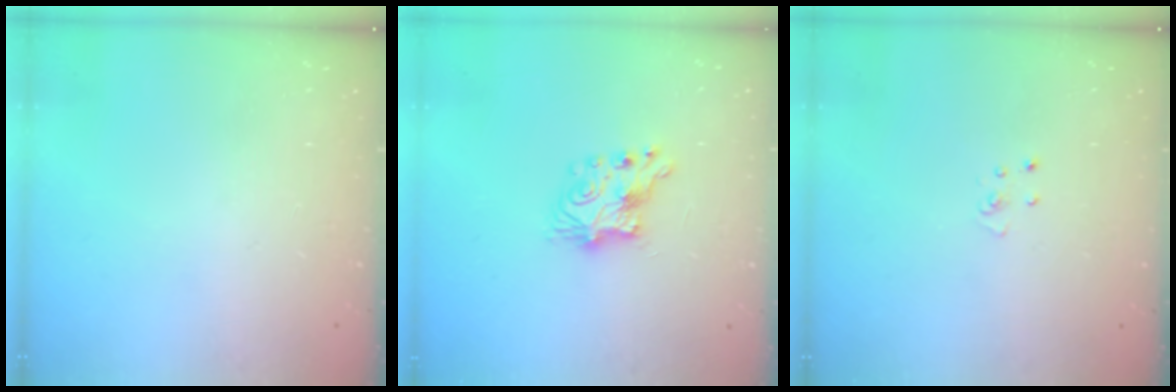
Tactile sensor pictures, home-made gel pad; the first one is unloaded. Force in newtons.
{"total": 7.5, "press": 7.5, "slide": 0.4}
{"total": 2.5, "press": 2.5, "slide": 0.3}